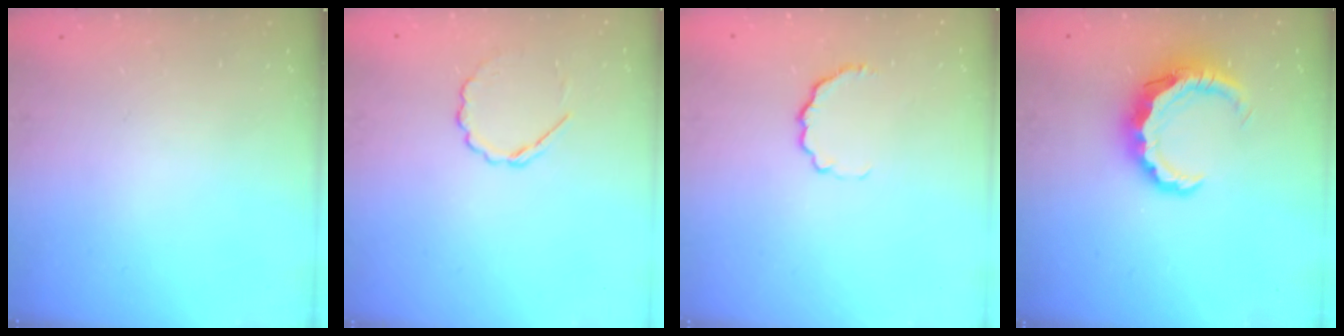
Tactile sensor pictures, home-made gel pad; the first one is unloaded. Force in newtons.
{"total": 5.5, "press": 5.2, "slide": 1.7}
{"total": 4.7, "press": 4.5, "slide": 1.1}
{"total": 9.9, "press": 9.7, "slide": 1.6}